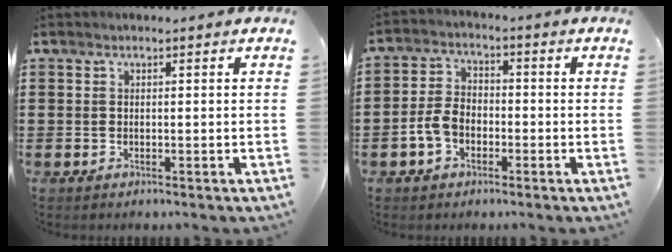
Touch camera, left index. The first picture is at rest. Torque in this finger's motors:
{"motor_torque": [0.35, 0.14, 0.31, 0.10]}